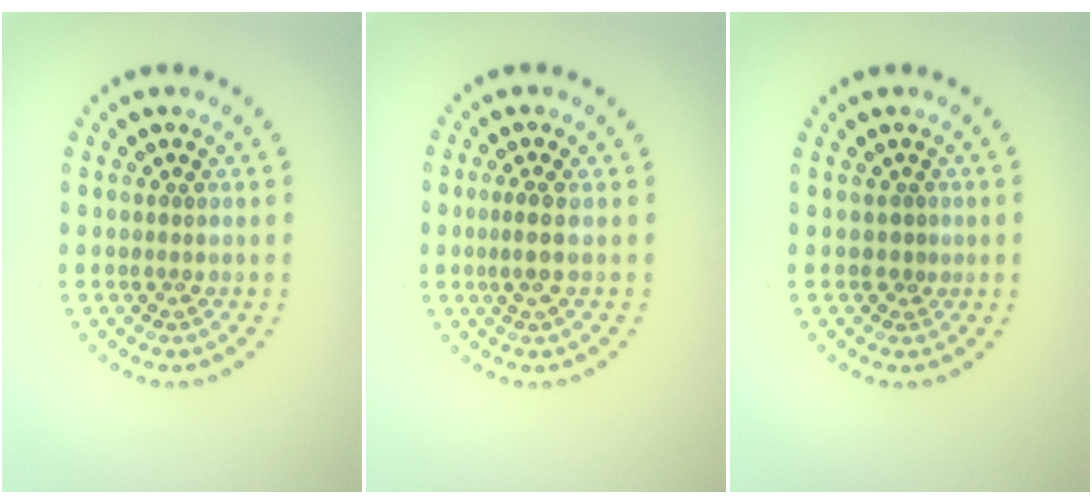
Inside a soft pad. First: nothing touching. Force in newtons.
{"total": 1.7, "press": 1.3, "slide": 1.2}
{"total": 0.6, "press": 0.3, "slide": 0.5}